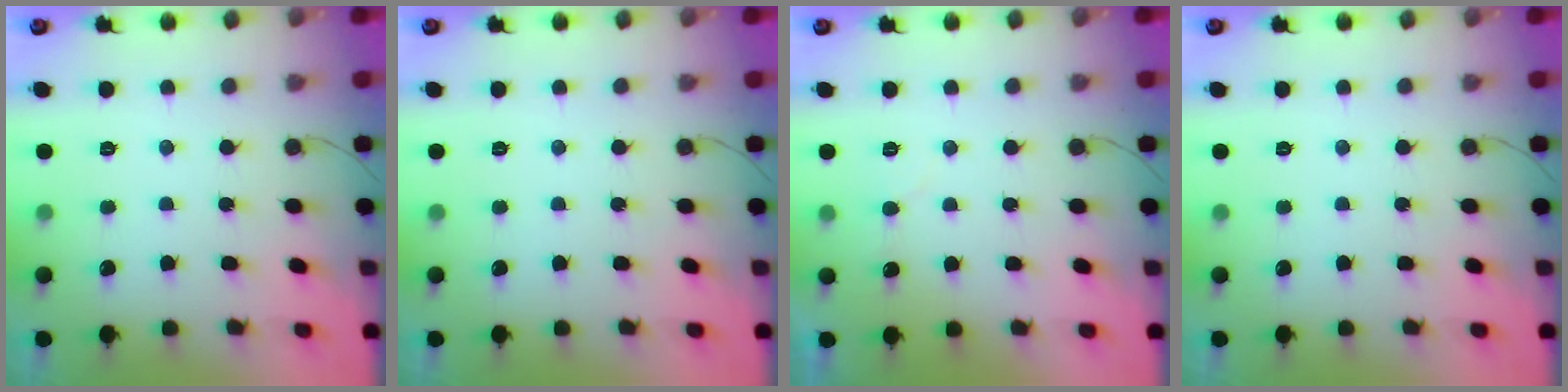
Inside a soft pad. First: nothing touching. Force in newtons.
{"total": 0.0}
{"total": 5.3, "press": 5.3, "slide": 0.5}
{"total": 0.0}